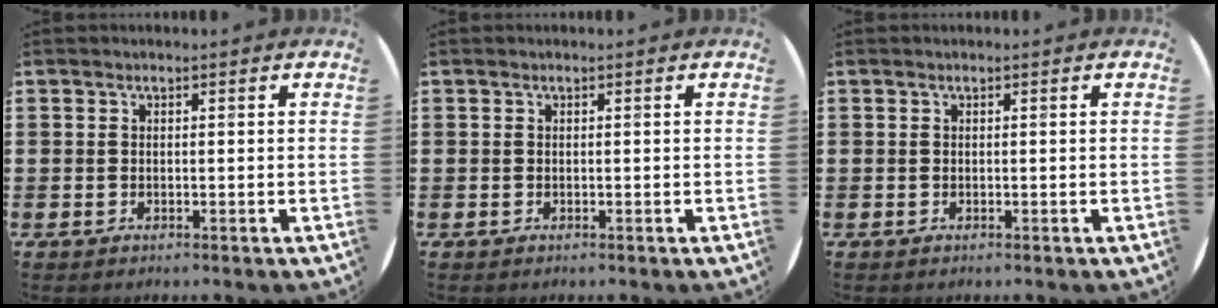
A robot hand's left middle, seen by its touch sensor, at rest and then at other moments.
{"total": 0.0}
{"total": 0.0}